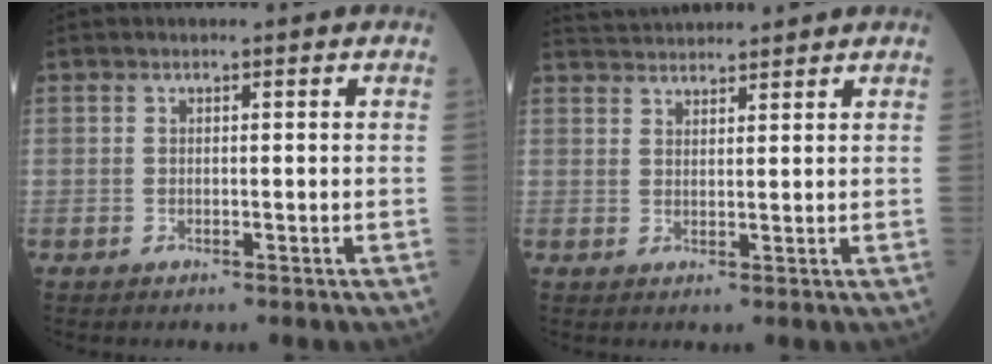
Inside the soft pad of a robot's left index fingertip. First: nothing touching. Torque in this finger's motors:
{"motor_torque": [-0.19, -0.63, 0.11, 0.04]}